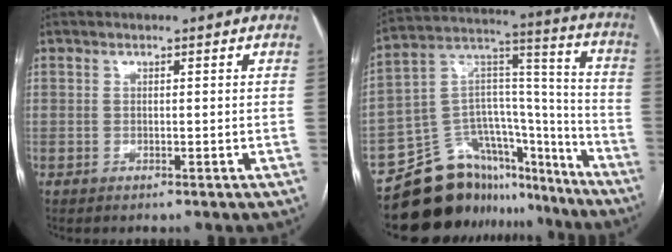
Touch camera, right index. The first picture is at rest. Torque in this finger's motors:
{"motor_torque": [-0.62, -0.57, -0.90, -0.21]}